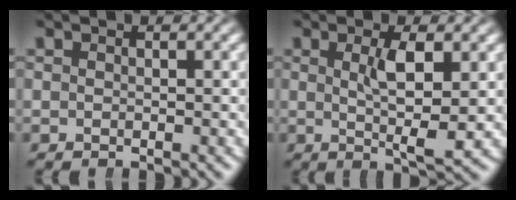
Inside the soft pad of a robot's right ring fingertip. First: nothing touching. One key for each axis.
{"total": 4.4, "fx": 0.3, "fy": 0.5, "fz": 4.3, "tx": -0.072, "ty": -0.015, "tz": 0.012}